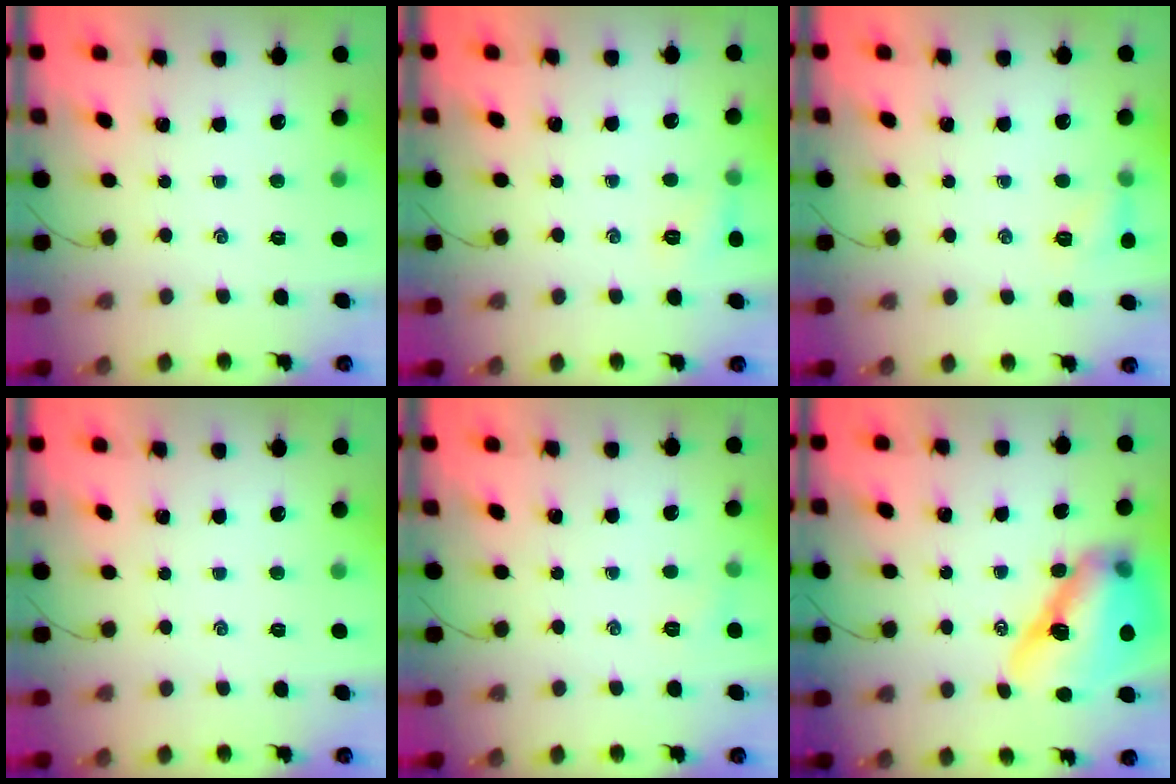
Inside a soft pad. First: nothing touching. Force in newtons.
{"total": 6.1, "press": 5.9, "slide": 1.4}
{"total": 7.4, "press": 7.3, "slide": 1.4}
{"total": 0.0}
{"total": 3.9, "press": 3.7, "slide": 1.1}
{"total": 16.8, "press": 16.0, "slide": 4.9}